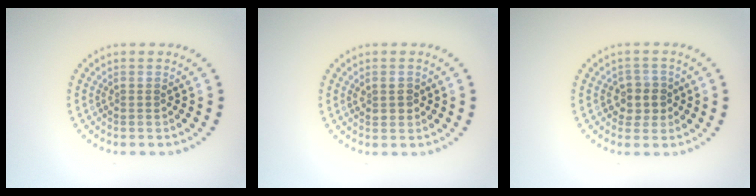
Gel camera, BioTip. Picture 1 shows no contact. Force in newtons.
{"total": 1.5, "press": 1.5, "slide": 0.3}
{"total": 2.4, "press": 2.2, "slide": 0.9}